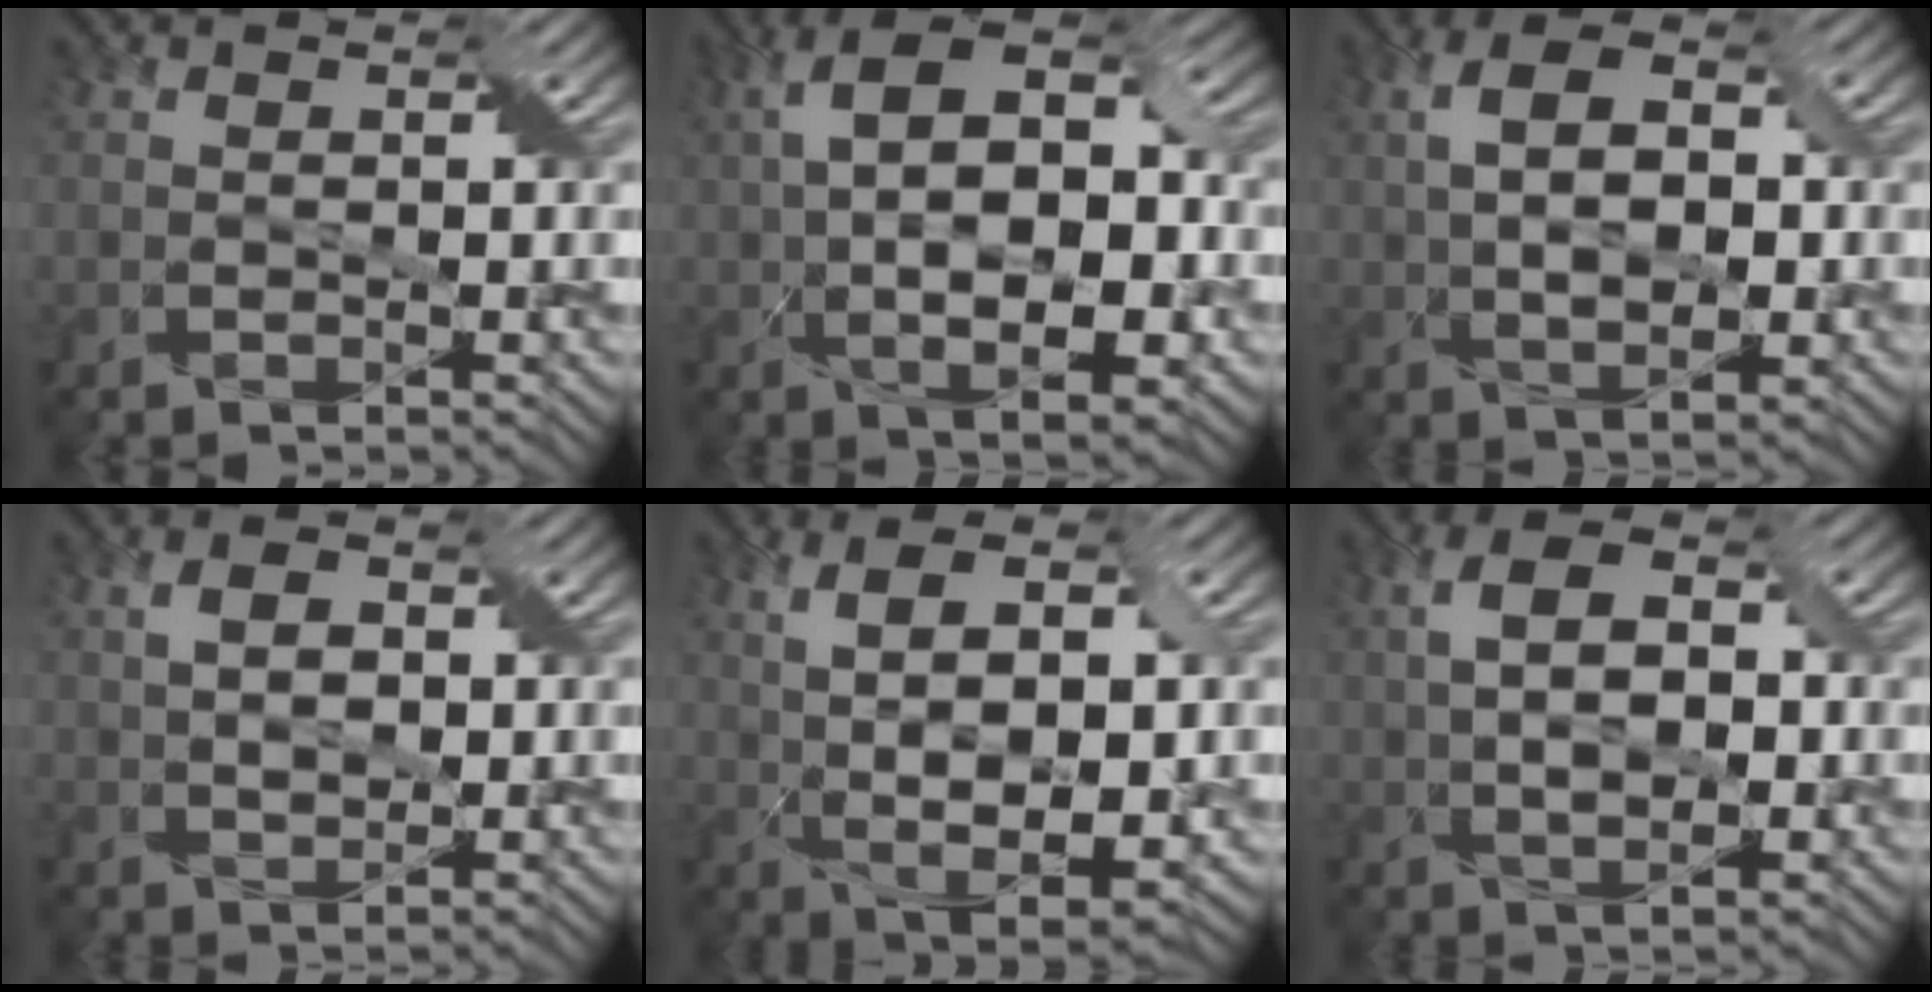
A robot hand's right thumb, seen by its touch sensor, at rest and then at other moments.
{"total": 13.3, "force": [0.1, 6.6, 11.6], "torque": [-0.192, 0.013, 0.003]}
{"total": 7.8, "force": [0.6, 4.0, 6.7], "torque": [-0.130, 0.009, 0.006]}
{"total": 3.6, "force": [0.6, 2.1, 2.9], "torque": [-0.054, -0.001, 0.011]}
{"total": 9.9, "force": [0.7, 4.2, 8.9], "torque": [-0.164, 0.003, 0.017]}
{"total": 7.1, "force": [0.4, 3.6, 6.1], "torque": [-0.120, 0.009, 0.003]}